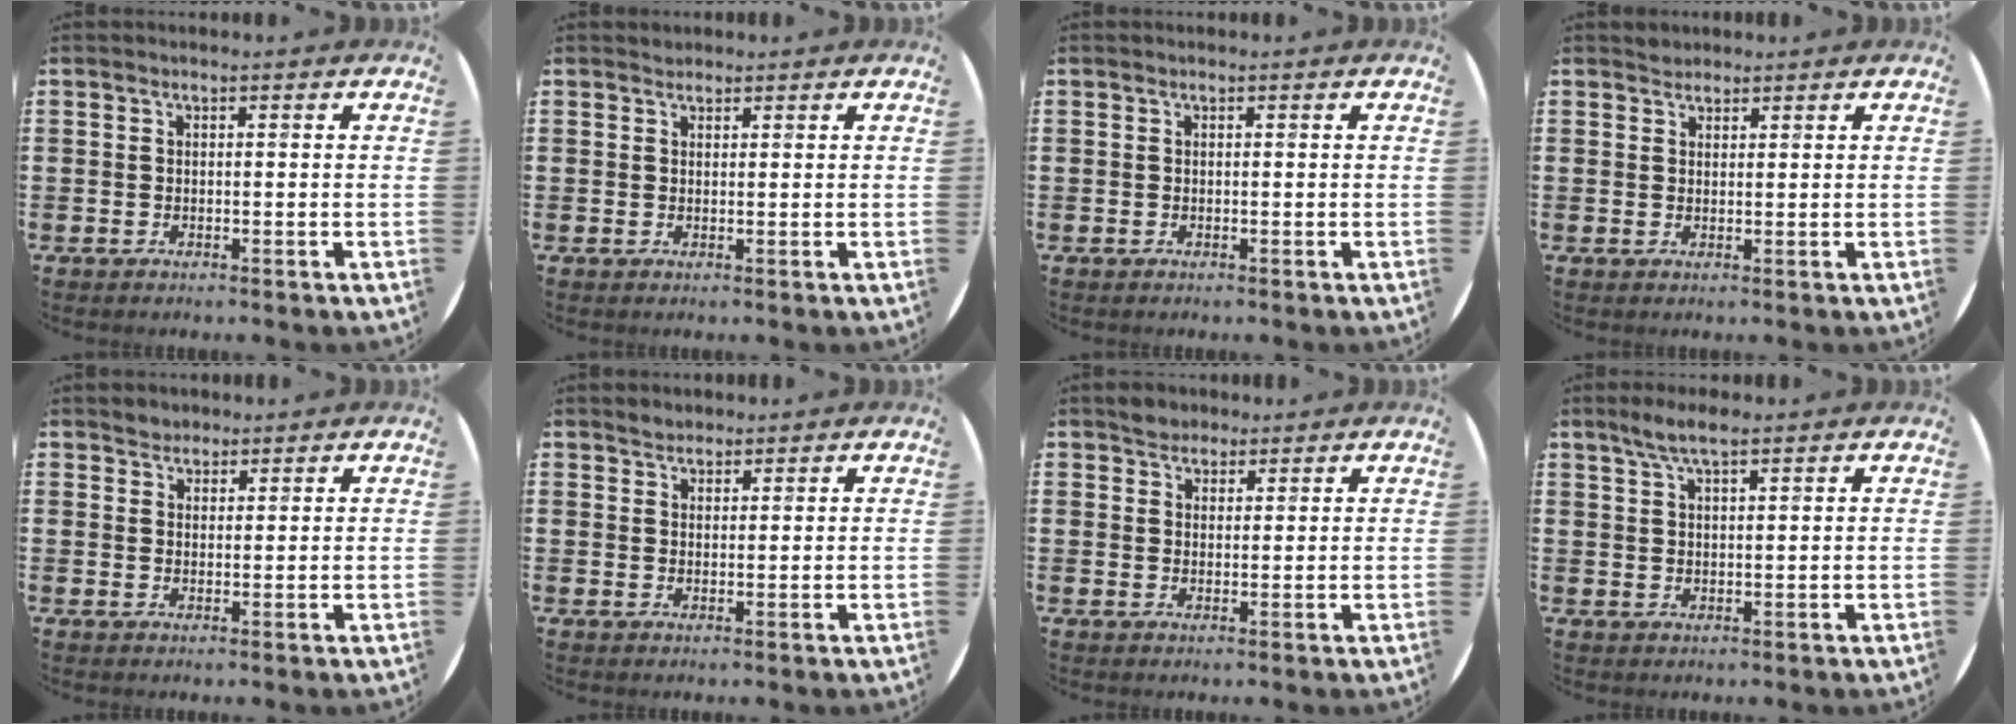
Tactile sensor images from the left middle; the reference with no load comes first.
{"total": 0.8, "force": [0.8, 0.2, -0.1], "torque": [0.001, 0.003, 0.015]}
{"total": 0.0}
{"total": 1.4, "force": [1.3, 0.4, -0.2], "torque": [0.009, -0.002, 0.025]}
{"total": 1.9, "force": [1.7, 0.8, -0.2], "torque": [0.001, 0.004, 0.035]}
{"total": 1.8, "force": [1.7, 0.6, -0.2], "torque": [0.000, 0.003, 0.034]}
{"total": 2.5, "force": [2.2, 1.1, -0.2], "torque": [0.006, 0.003, 0.043]}
{"total": 3.6, "force": [2.7, 0.7, 2.3], "torque": [-0.041, 0.002, 0.046]}